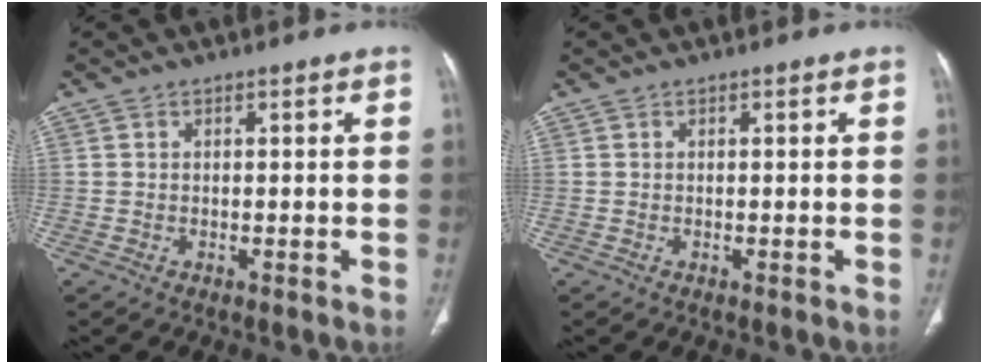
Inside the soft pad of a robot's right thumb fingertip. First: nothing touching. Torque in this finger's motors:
{"motor_torque": [0.12, -0.05, 0.39, -0.24, 0.00]}